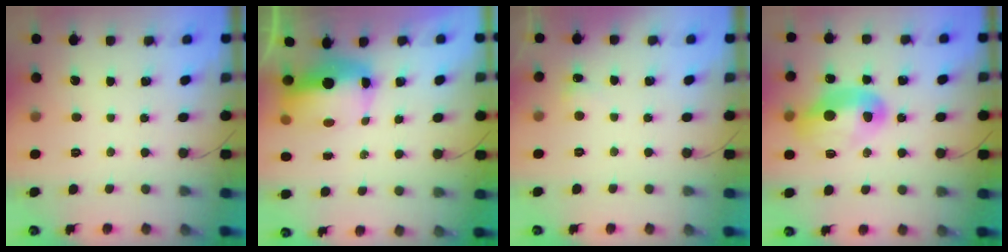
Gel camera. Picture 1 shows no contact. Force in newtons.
{"total": 9.3, "press": 9.2, "slide": 1.4}
{"total": 3.7, "press": 3.4, "slide": 1.2}
{"total": 14.1, "press": 14.1, "slide": 0.7}